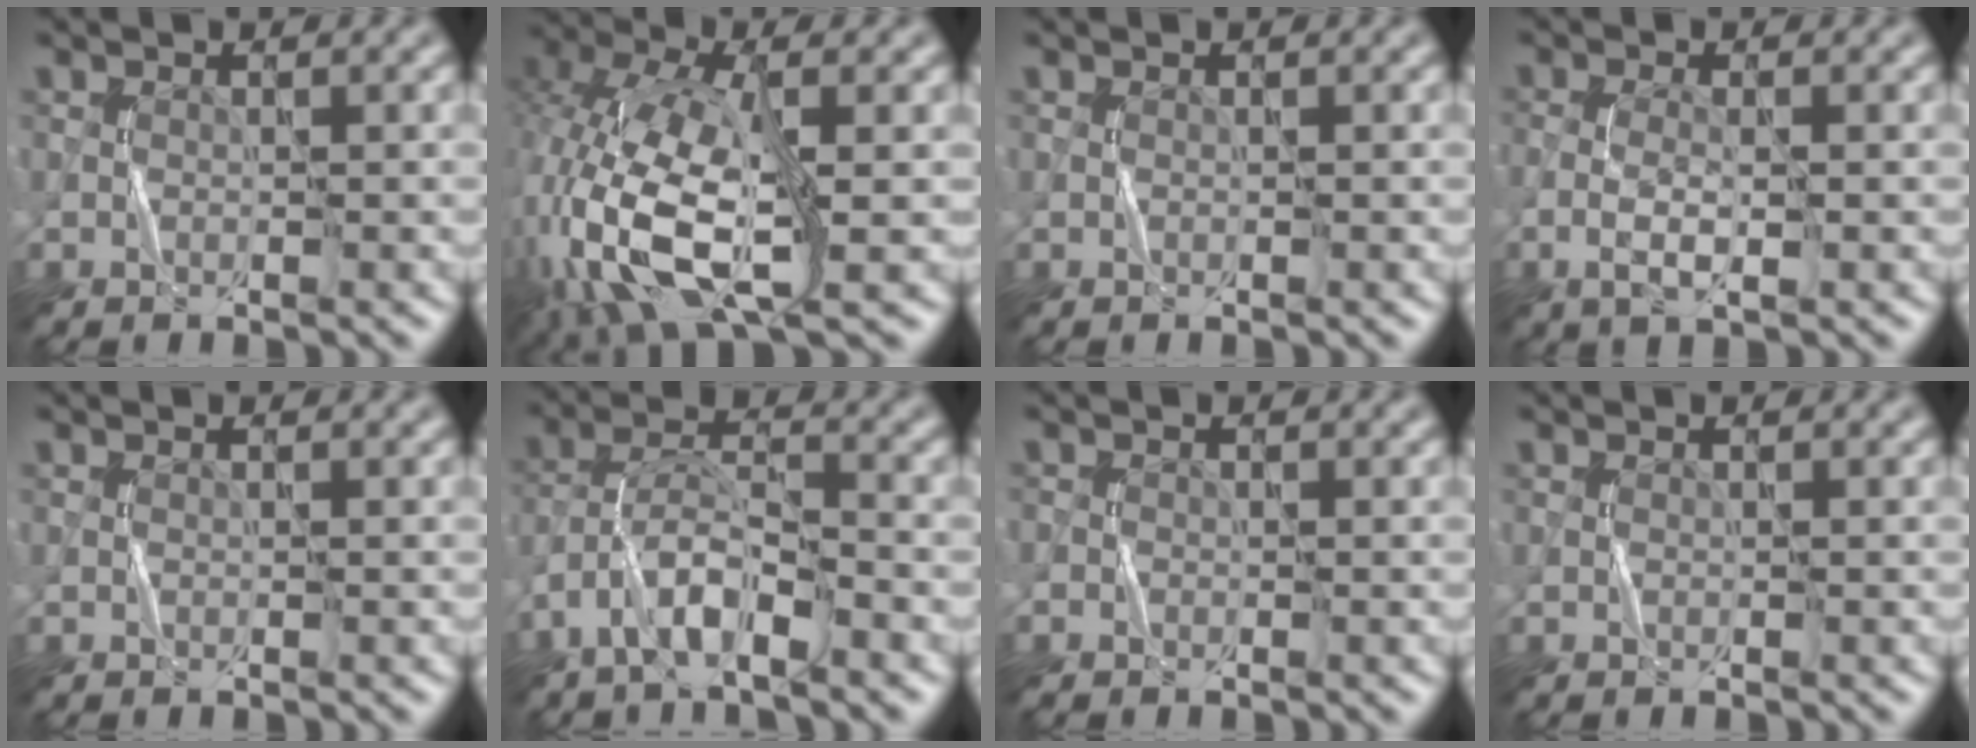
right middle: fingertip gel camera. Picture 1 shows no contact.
{"total": 11.7, "force": [-3.6, 5.6, 9.6], "torque": [-0.222, -0.005, -0.073]}
{"total": 0.0}
{"total": 2.5, "force": [-0.7, 0.8, 2.3], "torque": [-0.056, -0.004, -0.019]}
{"total": 0.0}
{"total": 5.6, "force": [-3.6, 1.5, 4.0], "torque": [-0.077, 0.008, -0.073]}
{"total": 0.7, "force": [-0.5, 0.5, 0.0], "torque": [0.001, -0.001, -0.012]}
{"total": 0.0}